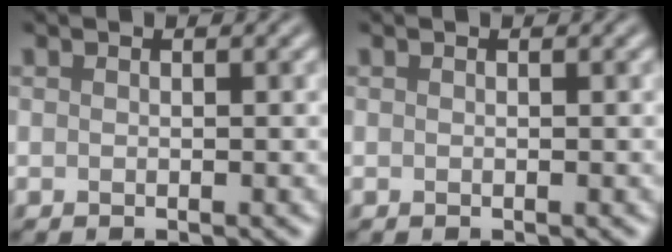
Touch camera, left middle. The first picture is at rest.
{"total": 0.0}